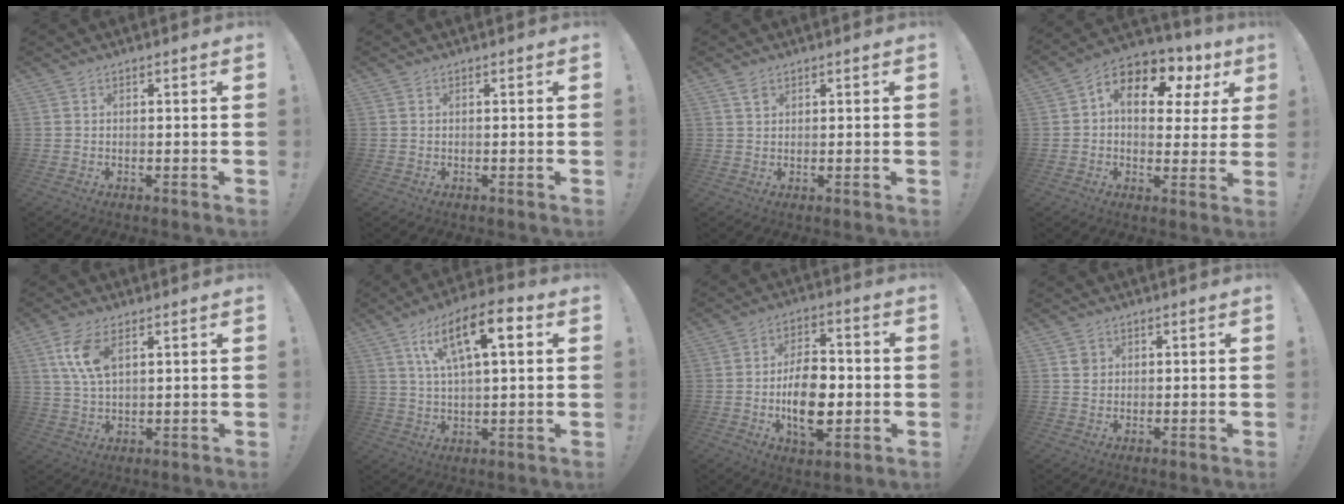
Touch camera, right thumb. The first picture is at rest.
{"total": 0.0}
{"total": 1.7, "force": [1.1, 0.9, 1.0], "torque": [-0.010, -0.003, 0.018]}
{"total": 12.5, "force": [4.2, 8.0, 8.7], "torque": [-0.129, -0.011, 0.075]}
{"total": 9.1, "force": [3.8, 4.4, 7.0], "torque": [-0.135, -0.011, 0.068]}
{"total": 14.2, "force": [5.8, 5.2, 11.9], "torque": [-0.196, -0.006, 0.093]}
{"total": 15.1, "force": [-2.4, 8.9, 12.0], "torque": [-0.215, 0.006, -0.042]}
{"total": 2.3, "force": [1.0, 2.0, 0.7], "torque": [-0.001, -0.002, 0.016]}